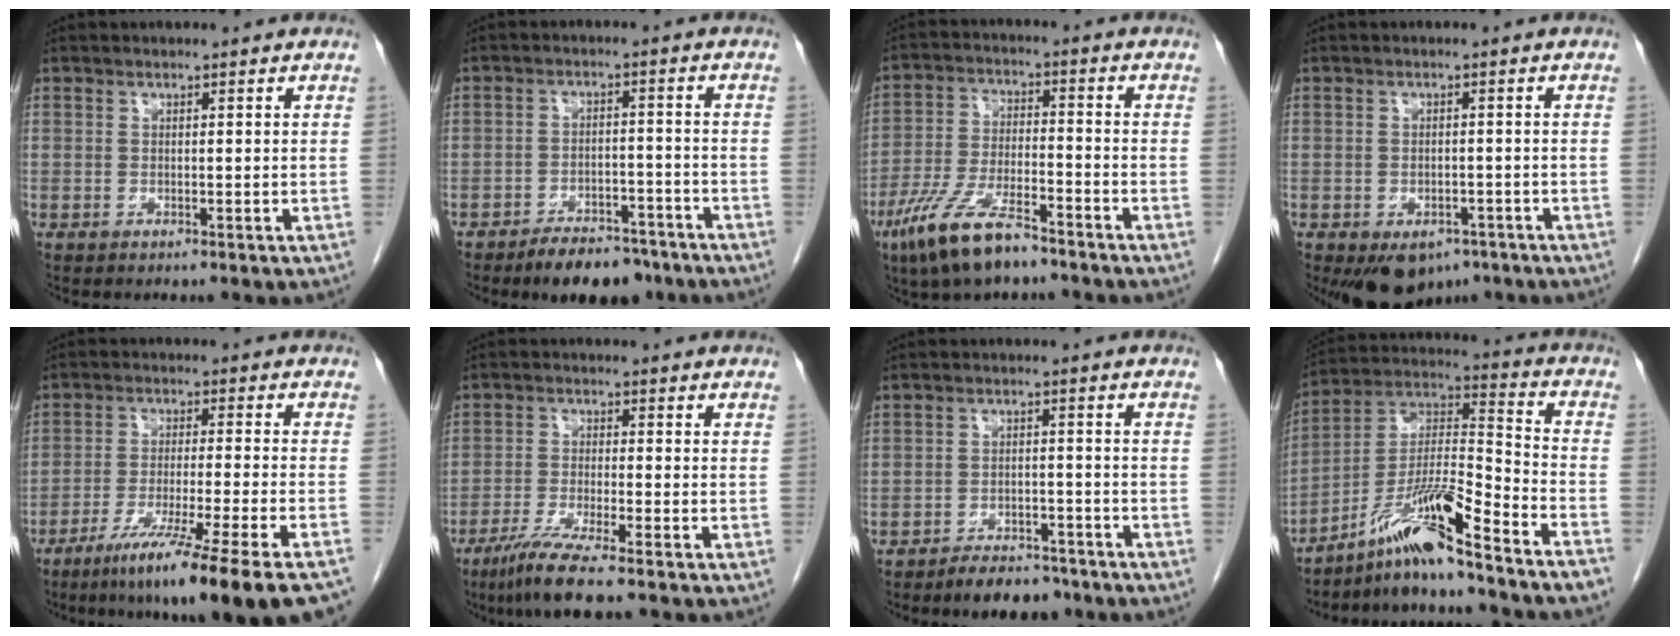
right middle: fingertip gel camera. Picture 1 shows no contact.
{"total": 8.3, "force": [-6.6, 3.5, 3.8], "torque": [-0.052, 0.003, -0.101]}
{"total": 11.1, "force": [-7.7, 2.6, 7.5], "torque": [-0.159, -0.020, -0.142]}
{"total": 7.6, "force": [-5.0, 4.6, 3.4], "torque": [-0.046, 0.000, -0.067]}
{"total": 18.7, "force": [-13.8, -1.1, 12.5], "torque": [-0.148, -0.053, -0.214]}
{"total": 7.3, "force": [-5.4, -0.5, 4.8], "torque": [-0.094, -0.025, -0.100]}
{"total": 6.0, "force": [-5.0, 2.5, 2.3], "torque": [-0.034, 0.001, -0.074]}
{"total": 13.5, "force": [-10.3, -0.7, 8.8], "torque": [-0.158, 0.012, -0.183]}